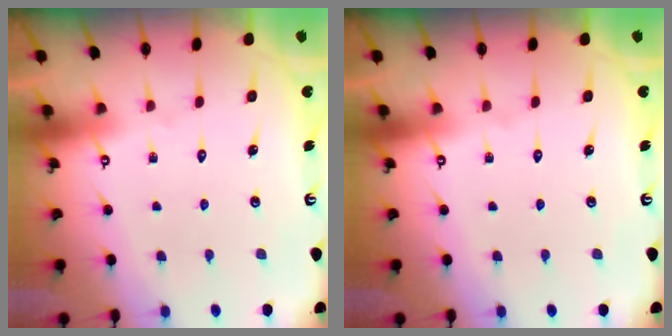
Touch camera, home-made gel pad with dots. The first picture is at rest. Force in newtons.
{"total": 0.0}